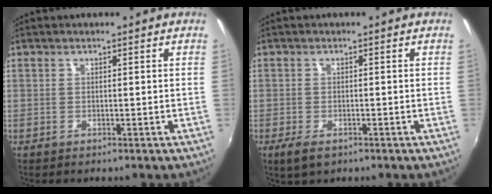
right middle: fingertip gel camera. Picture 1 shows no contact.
{"total": 3.4, "force": [-2.1, 1.5, 2.3], "torque": [-0.052, -0.011, -0.036]}